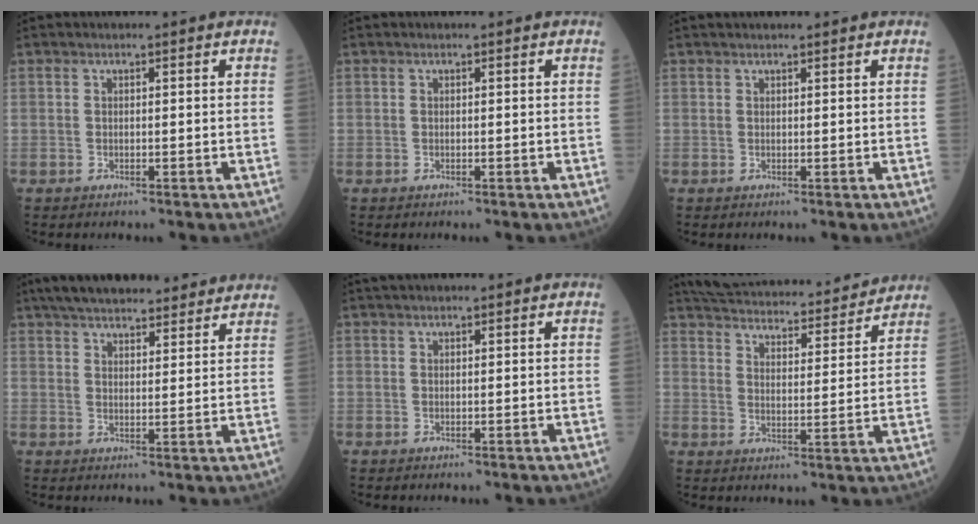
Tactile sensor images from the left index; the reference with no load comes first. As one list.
[{"total": 0.0}, {"total": 3.2, "force": [3.0, 0.2, 1.1], "torque": [-0.008, 0.027, 0.041]}, {"total": 17.9, "force": [15.8, 4.0, 7.4], "torque": [-0.113, 0.041, 0.222]}, {"total": 2.3, "force": [2.1, 0.3, 1.0], "torque": [-0.014, 0.029, 0.035]}, {"total": 18.6, "force": [17.4, 3.3, 5.7], "torque": [-0.091, 0.012, 0.241]}]